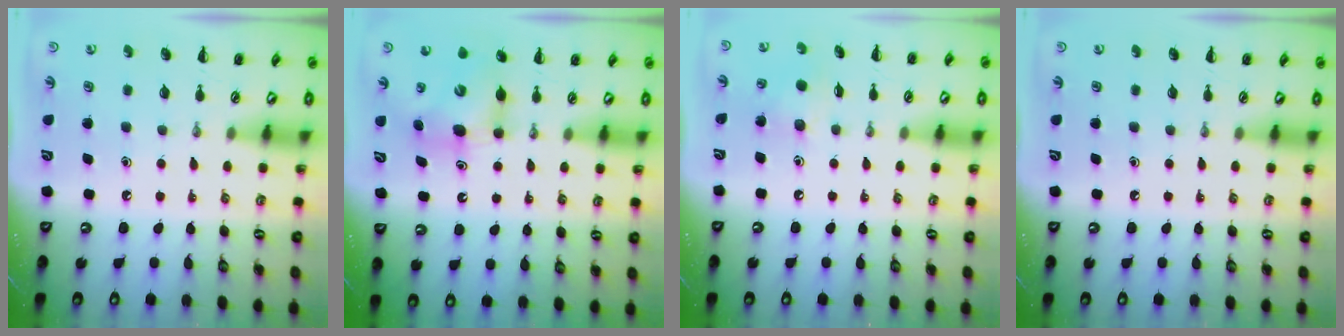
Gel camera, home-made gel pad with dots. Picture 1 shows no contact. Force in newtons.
{"total": 7.0, "press": 7.0, "slide": 0.3}
{"total": 5.0, "press": 5.0, "slide": 0.7}
{"total": 0.0}